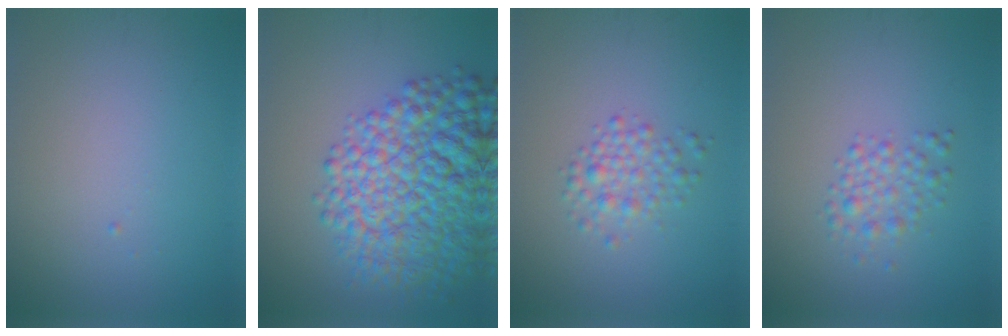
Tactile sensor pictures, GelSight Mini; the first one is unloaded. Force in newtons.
{"total": 11.3, "press": 11.2, "slide": 0.4}
{"total": 2.4, "press": 2.4, "slide": 0.0}
{"total": 2.2, "press": 2.2, "slide": 0.1}